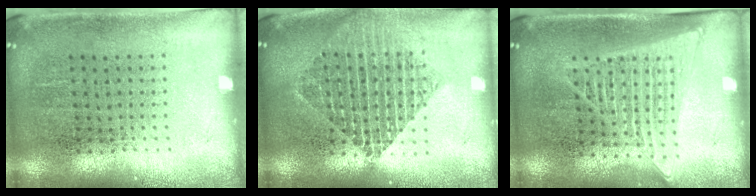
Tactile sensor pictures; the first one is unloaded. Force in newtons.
{"total": 1.8, "press": 1.6, "slide": 1.0}
{"total": 1.5, "press": 1.3, "slide": 0.6}